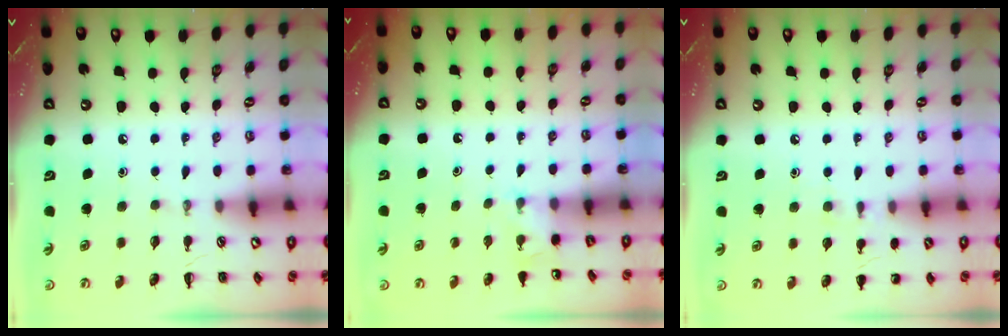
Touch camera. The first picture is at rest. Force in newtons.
{"total": 2.2, "press": 2.2, "slide": 0.6}
{"total": 6.4, "press": 6.1, "slide": 1.8}